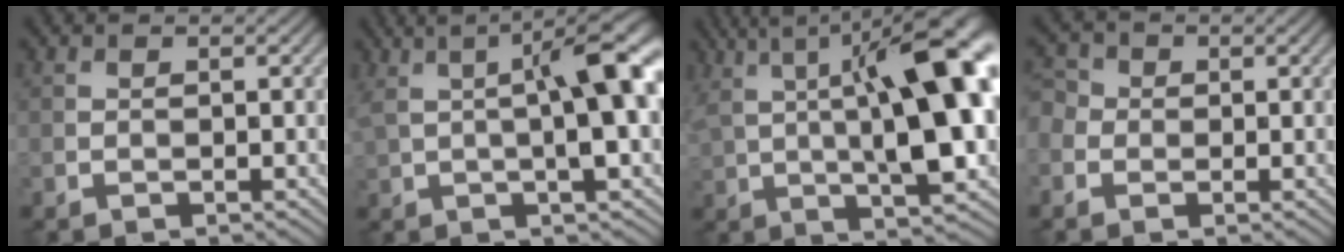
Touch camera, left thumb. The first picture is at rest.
{"total": 10.4, "force": [1.6, 2.3, 10.0], "torque": [-0.154, 0.013, 0.024]}
{"total": 16.7, "force": [3.2, 4.9, 15.7], "torque": [-0.236, 0.030, 0.055]}
{"total": 3.0, "force": [-0.5, 2.7, 1.3], "torque": [-0.042, 0.005, -0.013]}